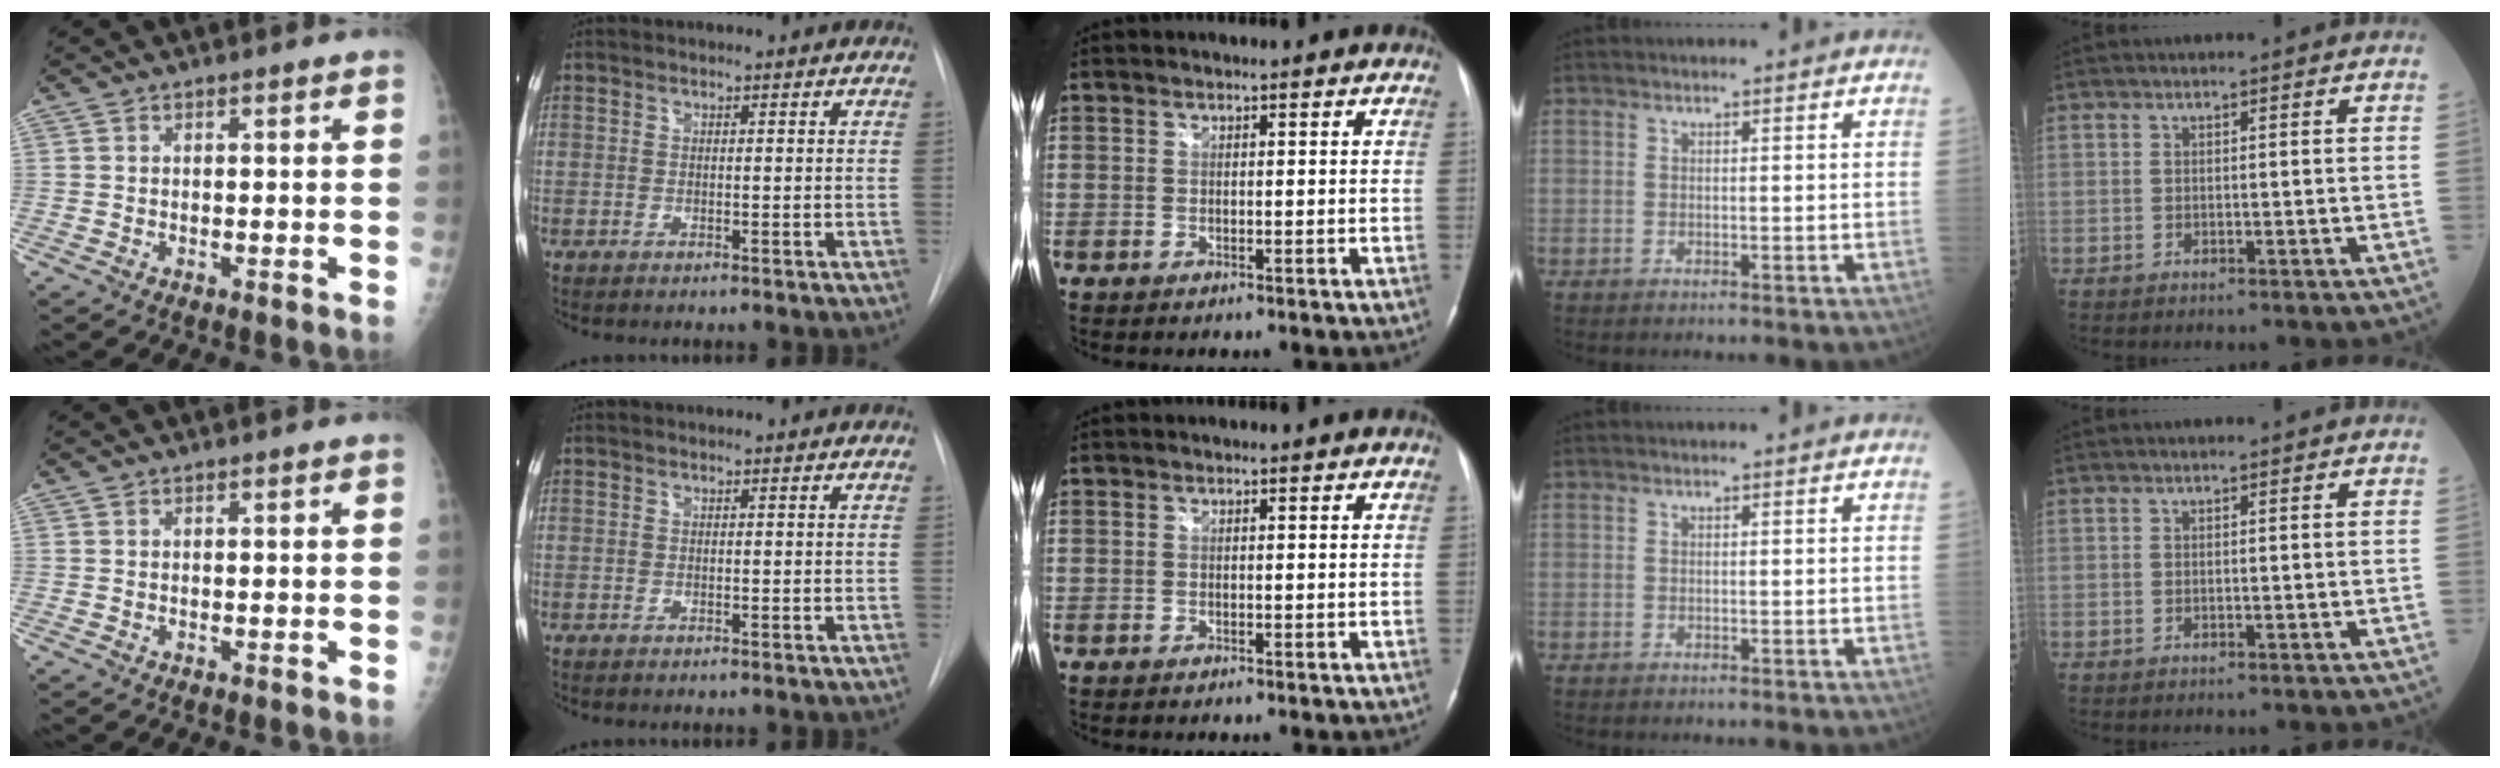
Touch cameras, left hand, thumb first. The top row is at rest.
{}